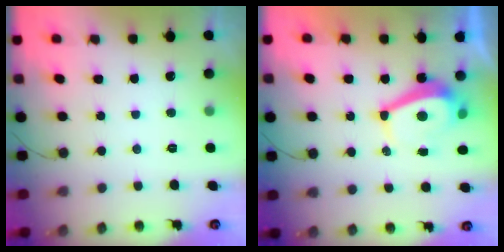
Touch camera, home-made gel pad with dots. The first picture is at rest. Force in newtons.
{"total": 5.4, "press": 5.4, "slide": 0.7}